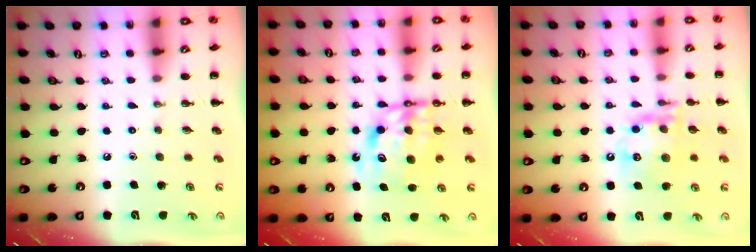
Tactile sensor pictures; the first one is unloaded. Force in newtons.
{"total": 9.1, "press": 8.7, "slide": 2.7}
{"total": 16.3, "press": 16.1, "slide": 2.5}